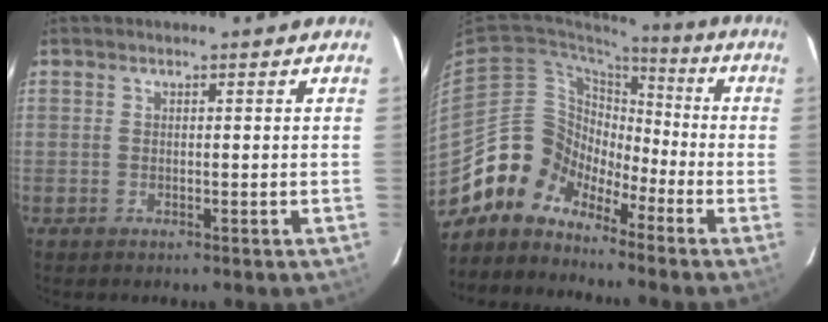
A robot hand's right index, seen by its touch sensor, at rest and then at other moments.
{"total": 10.5, "force": [-7.4, 7.3, 1.2], "torque": [-0.029, 0.045, -0.157]}